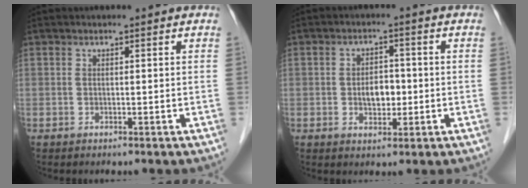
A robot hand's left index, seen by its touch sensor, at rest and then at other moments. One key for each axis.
{"total": 4.1, "fx": -0.6, "fy": 2.6, "fz": 3.1, "tx": -0.052, "ty": 0.007, "tz": -0.006}